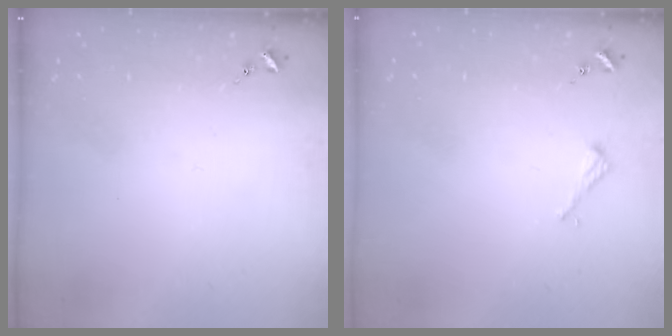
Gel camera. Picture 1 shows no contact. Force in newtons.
{"total": 2.2, "press": 2.2, "slide": 0.2}